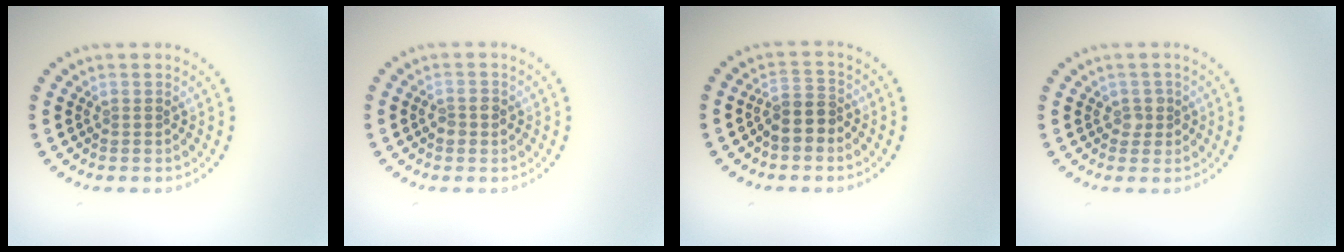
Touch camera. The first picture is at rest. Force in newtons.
{"total": 1.4, "press": 1.4, "slide": 0.2}
{"total": 2.7, "press": 2.3, "slide": 1.3}
{"total": 1.1, "press": 1.0, "slide": 0.4}